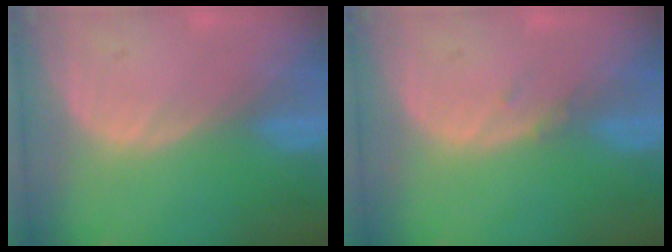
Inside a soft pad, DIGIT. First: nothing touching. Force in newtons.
{"total": 0.8, "press": 0.8, "slide": 0.1}